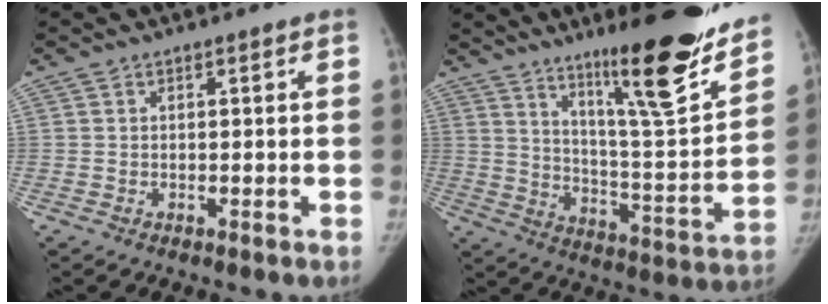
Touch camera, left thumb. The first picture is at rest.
{"total": 21.5, "force": [15.2, 2.8, 15.0], "torque": [-0.193, -0.093, 0.245]}